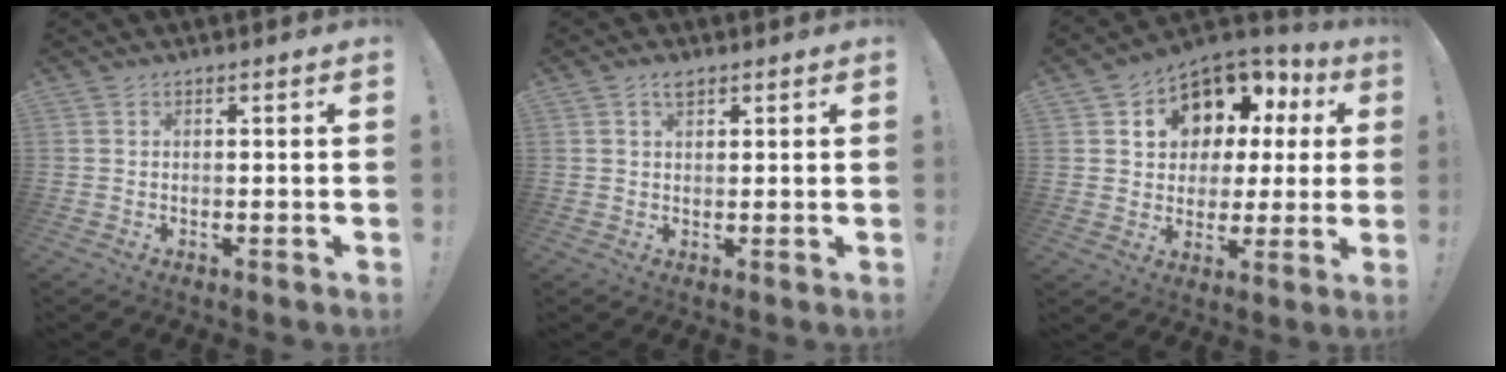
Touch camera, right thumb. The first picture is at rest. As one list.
[{"total": 2.8, "force": [1.6, 1.5, 1.7], "torque": [-0.025, -0.002, 0.027]}, {"total": 11.0, "force": [6.0, 8.3, 4.0], "torque": [-0.064, -0.052, 0.121]}]